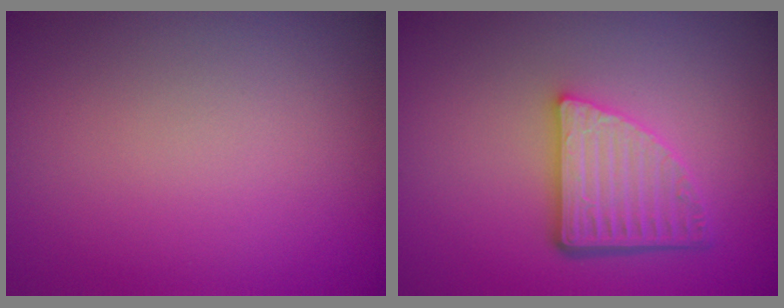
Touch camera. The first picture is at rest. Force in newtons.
{"total": 4.6, "press": 3.5, "slide": 3.0}